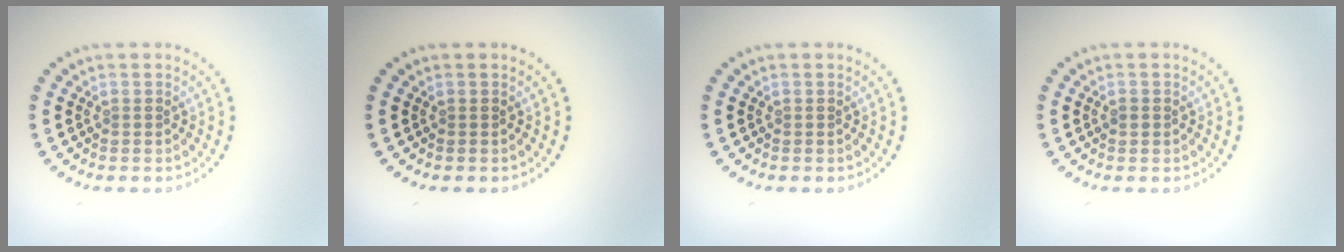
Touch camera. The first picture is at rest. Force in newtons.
{"total": 0.0}
{"total": 0.0}
{"total": 1.0, "press": 1.0, "slide": 0.1}